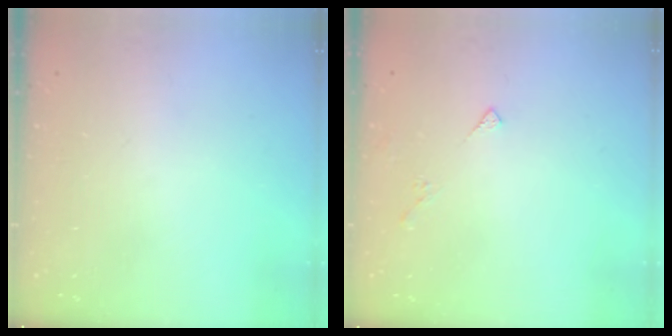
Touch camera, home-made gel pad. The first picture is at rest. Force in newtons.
{"total": 2.5, "press": 2.4, "slide": 0.5}